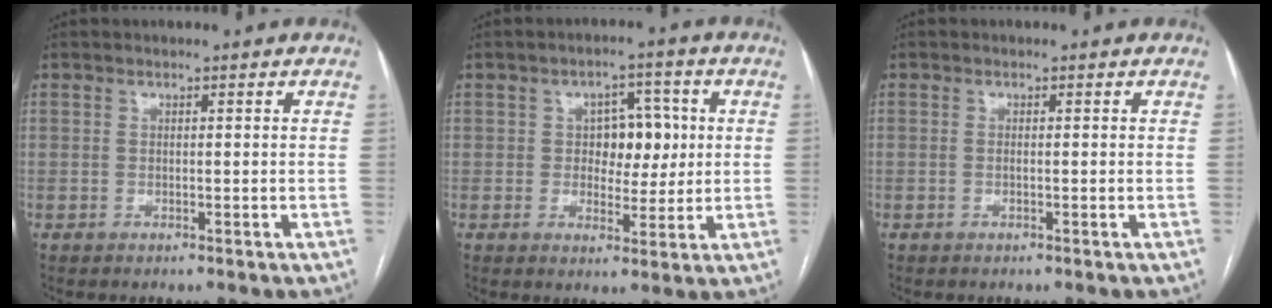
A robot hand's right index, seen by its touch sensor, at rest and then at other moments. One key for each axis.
{"total": 6.5, "fx": 0.9, "fy": 4.2, "fz": 4.9, "tx": -0.057, "ty": 0.015, "tz": 0.017}
{"total": 0.5, "fx": -0.1, "fy": 0.0, "fz": 0.5, "tx": -0.013, "ty": -0.001, "tz": -0.001}